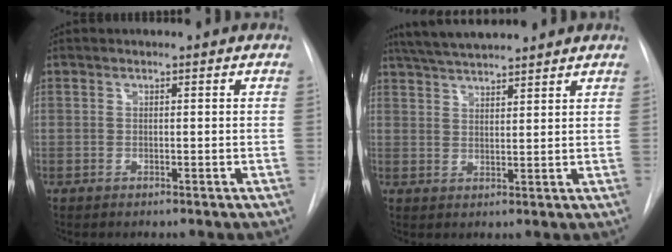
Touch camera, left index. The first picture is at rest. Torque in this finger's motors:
{"motor_torque": [0.15, -0.53, 0.84, 0.21]}